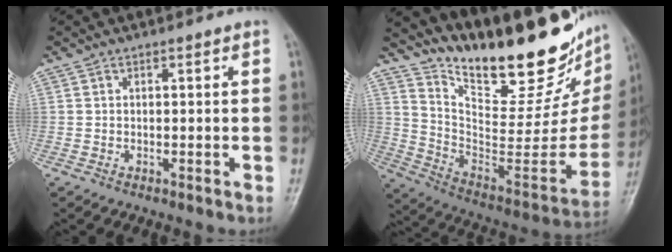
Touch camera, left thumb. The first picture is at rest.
{"total": 31.4, "force": [22.4, 10.6, 19.4], "torque": [-0.271, -0.118, 0.346]}